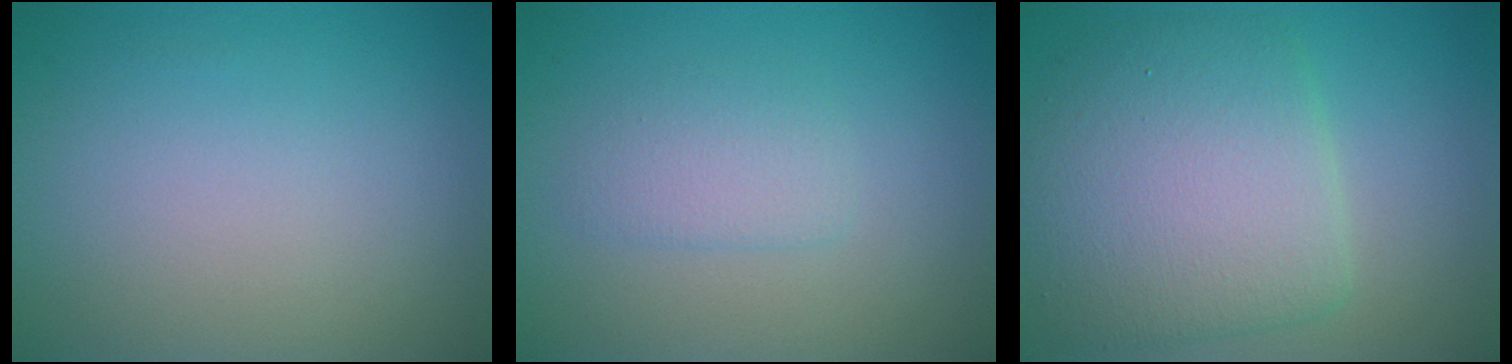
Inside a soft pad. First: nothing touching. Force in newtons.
{"total": 1.8, "press": 1.8, "slide": 0.1}
{"total": 7.5, "press": 7.5, "slide": 0.1}